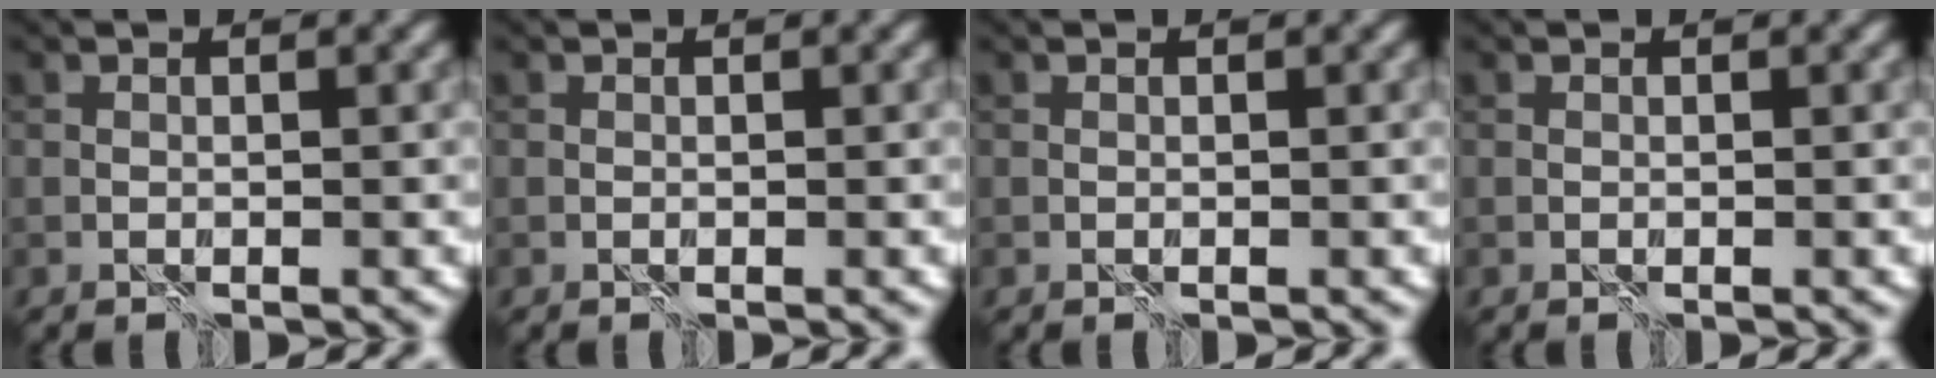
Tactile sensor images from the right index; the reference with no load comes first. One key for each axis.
{"total": 0.0}
{"total": 0.0}
{"total": 0.0}